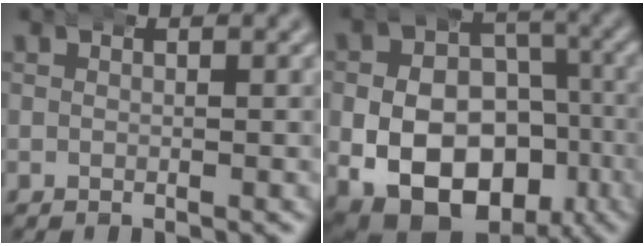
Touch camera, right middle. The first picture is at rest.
{"total": 15.8, "force": [-4.9, 12.5, 8.3], "torque": [-0.155, -0.057, -0.062]}